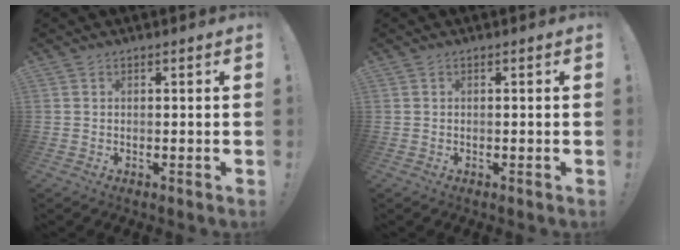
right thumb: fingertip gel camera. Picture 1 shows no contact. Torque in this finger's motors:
{"motor_torque": [1.71, 0.77, 0.66, -0.70, 0.07]}